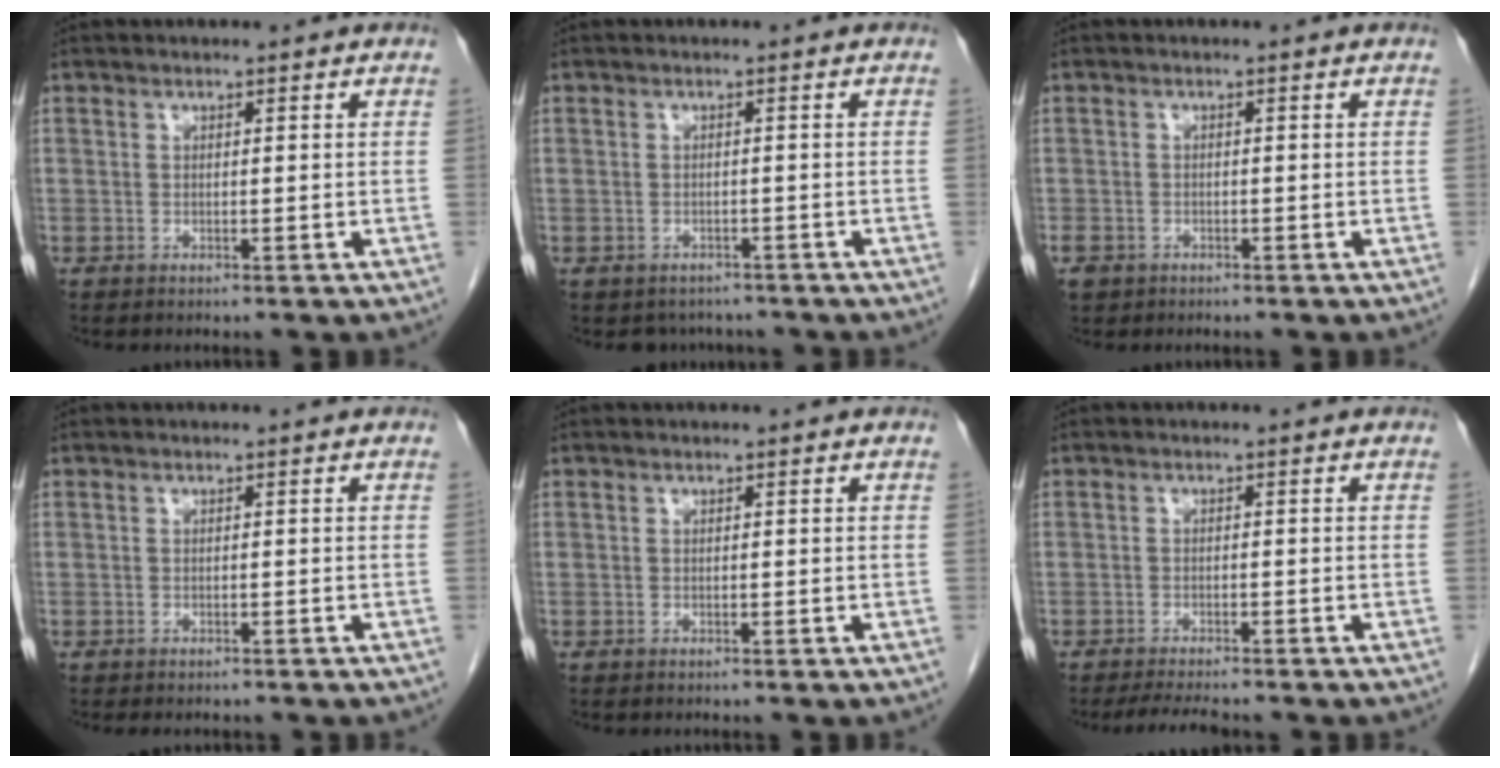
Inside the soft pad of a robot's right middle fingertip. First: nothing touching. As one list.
[{"total": 3.5, "force": [-3.1, 1.8, 0.0], "torque": [0.000, 0.007, -0.041]}, {"total": 2.8, "force": [-1.9, 1.9, 0.8], "torque": [-0.018, 0.000, -0.030]}, {"total": 2.5, "force": [-2.1, 0.9, 0.9], "torque": [-0.014, -0.004, -0.022]}, {"total": 0.0}, {"total": 4.4, "force": [-3.9, 0.4, 2.0], "torque": [-0.033, -0.012, -0.062]}]